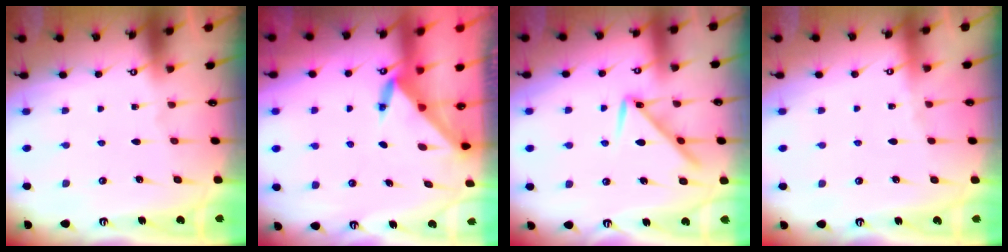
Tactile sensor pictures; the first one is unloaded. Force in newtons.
{"total": 3.4, "press": 3.4, "slide": 0.4}
{"total": 9.4, "press": 9.3, "slide": 0.6}
{"total": 0.7, "press": 0.6, "slide": 0.3}